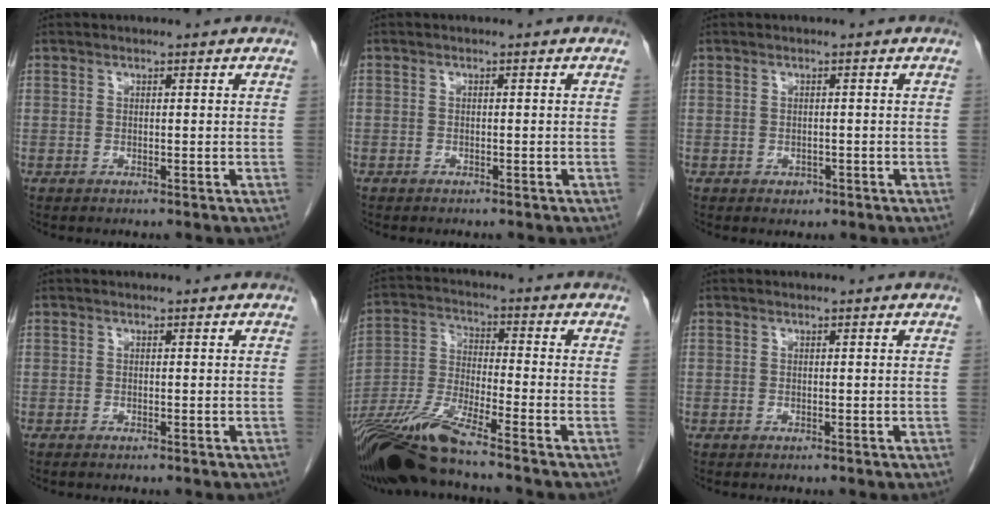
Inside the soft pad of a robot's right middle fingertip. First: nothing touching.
{"total": 0.6, "force": [-0.4, 0.4, 0.1], "torque": [-0.004, 0.003, -0.008]}
{"total": 1.2, "force": [-0.6, 0.9, 0.4], "torque": [-0.007, 0.002, -0.005]}
{"total": 0.5, "force": [-0.4, 0.0, 0.3], "torque": [-0.010, -0.002, -0.007]}
{"total": 12.4, "force": [-10.1, -0.6, 7.2], "torque": [-0.153, -0.020, -0.194]}
{"total": 0.0}